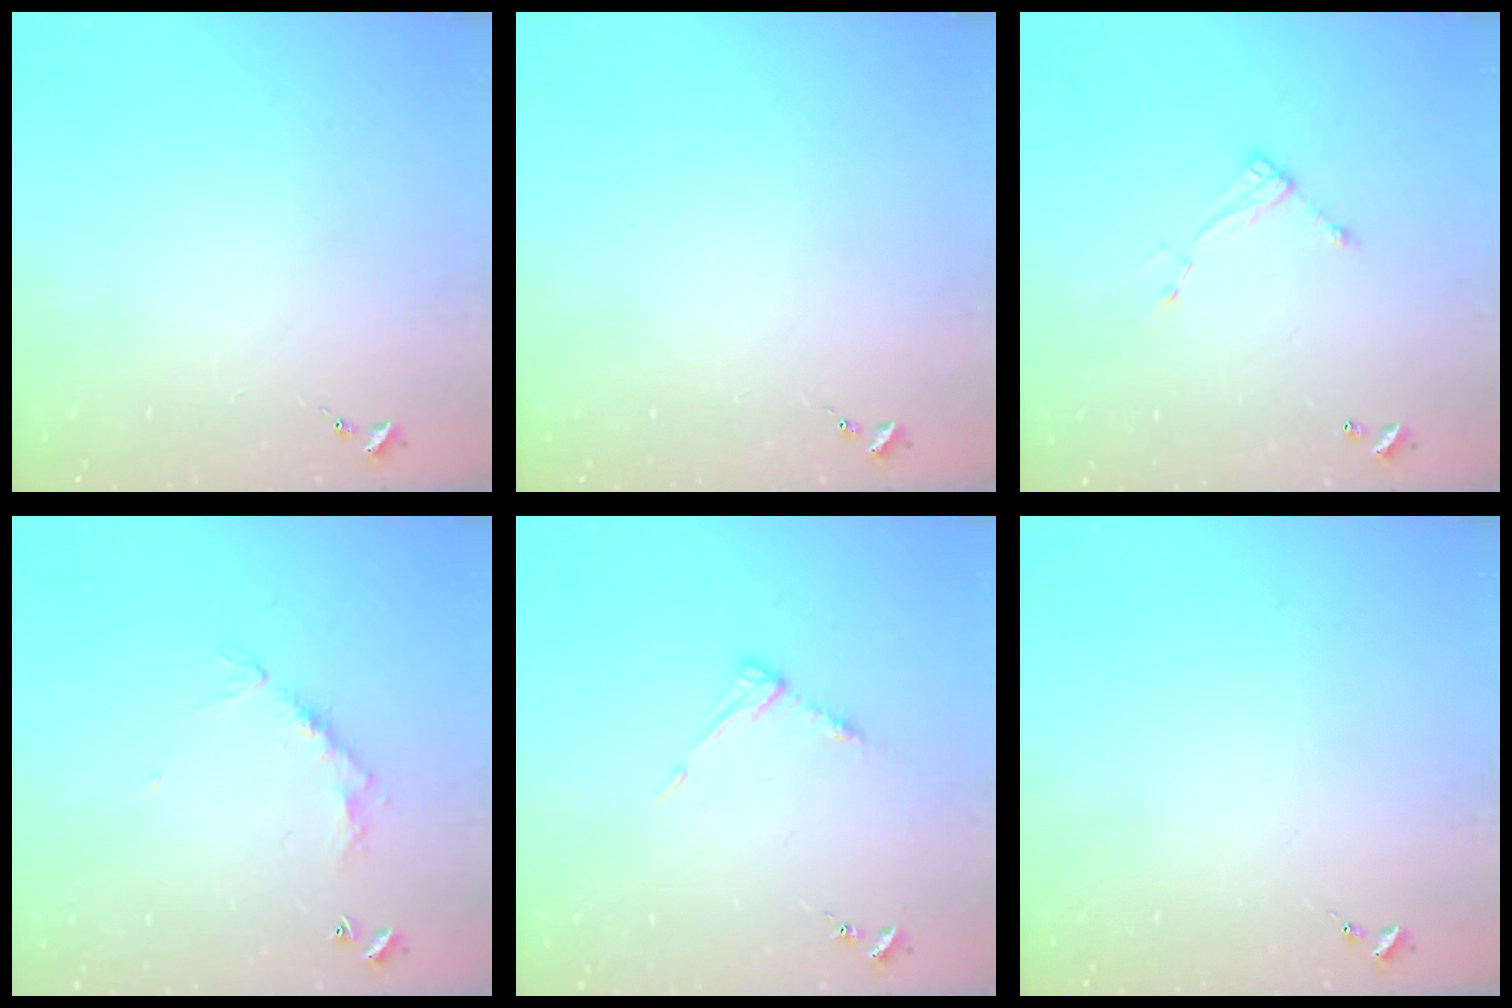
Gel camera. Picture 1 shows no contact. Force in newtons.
{"total": 0.0}
{"total": 4.7, "press": 4.6, "slide": 0.4}
{"total": 8.1, "press": 8.1, "slide": 0.7}
{"total": 6.4, "press": 6.4, "slide": 0.4}
{"total": 0.0}